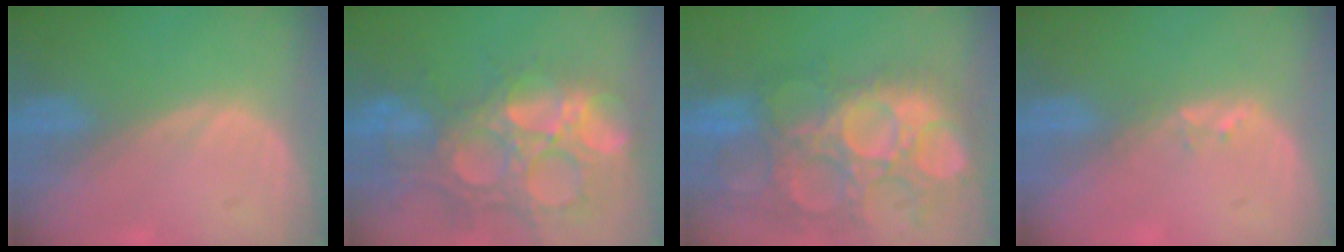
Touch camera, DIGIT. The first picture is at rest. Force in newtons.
{"total": 14.7, "press": 12.1, "slide": 8.3}
{"total": 14.5, "press": 12.8, "slide": 6.9}
{"total": 1.4, "press": 1.3, "slide": 0.7}